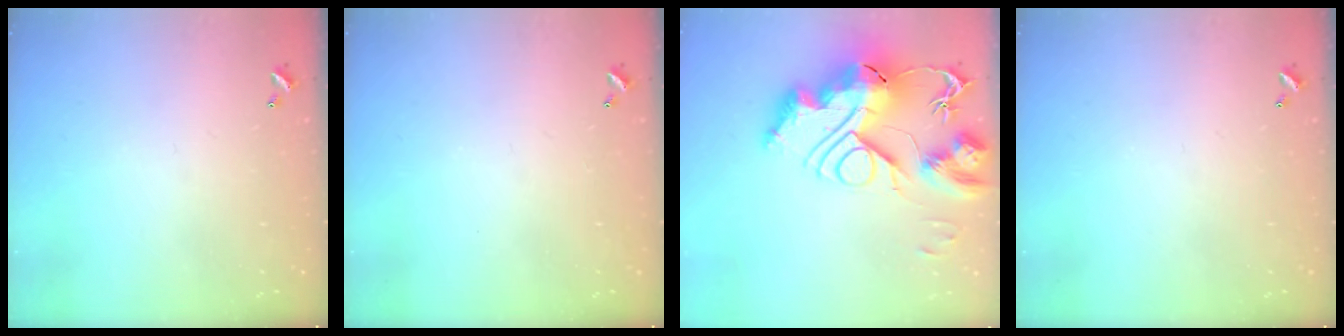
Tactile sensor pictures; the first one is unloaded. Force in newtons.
{"total": 0.0}
{"total": 0.7, "press": 0.7, "slide": 0.0}
{"total": 0.0}